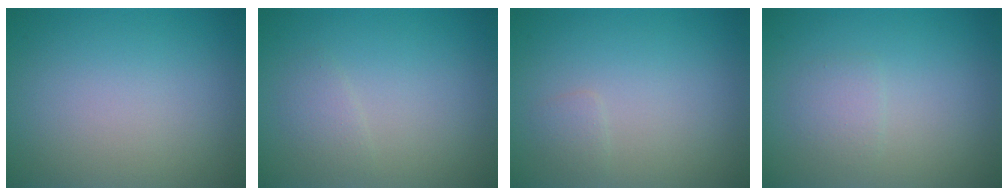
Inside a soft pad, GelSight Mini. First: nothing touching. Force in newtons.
{"total": 1.2, "press": 1.2, "slide": 0.0}
{"total": 0.8, "press": 0.8, "slide": 0.0}
{"total": 1.3, "press": 1.3, "slide": 0.1}